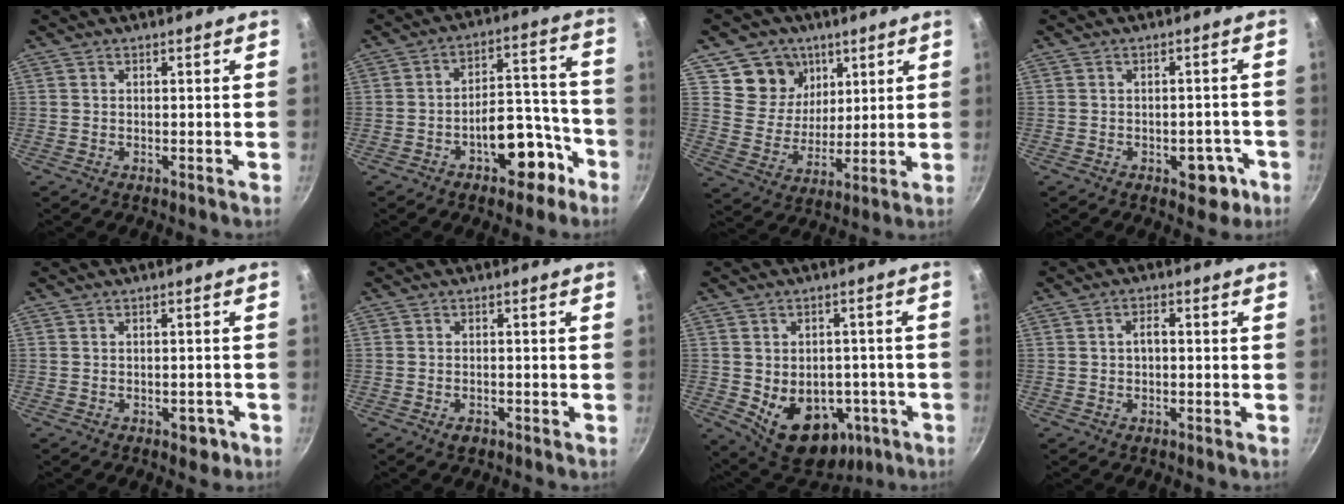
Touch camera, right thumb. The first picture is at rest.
{"total": 12.2, "force": [-6.2, 6.6, 8.1], "torque": [-0.068, 0.077, -0.077]}
{"total": 11.3, "force": [5.8, 9.3, 3.0], "torque": [-0.012, -0.044, 0.102]}
{"total": 5.6, "force": [-2.5, 3.5, 3.7], "torque": [-0.018, 0.018, -0.022]}
{"total": 3.0, "force": [-1.4, 1.9, 1.8], "torque": [-0.006, 0.015, -0.007]}
{"total": 2.0, "force": [-1.1, 1.1, 1.1], "torque": [-0.018, 0.007, -0.016]}
{"total": 15.8, "force": [-4.7, 11.4, 9.9], "torque": [-0.111, 0.012, -0.042]}
{"total": 2.4, "force": [-0.1, 1.5, 1.9], "torque": [-0.027, 0.013, -0.003]}